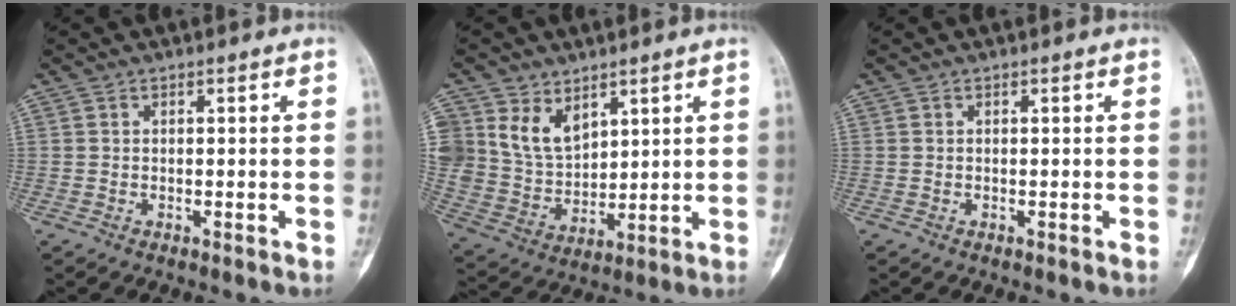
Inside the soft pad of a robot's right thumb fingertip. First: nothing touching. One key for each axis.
{"total": 10.8, "fx": 5.6, "fy": 7.7, "fz": 5.2, "tx": -0.072, "ty": -0.033, "tz": 0.126}
{"total": 0.0}